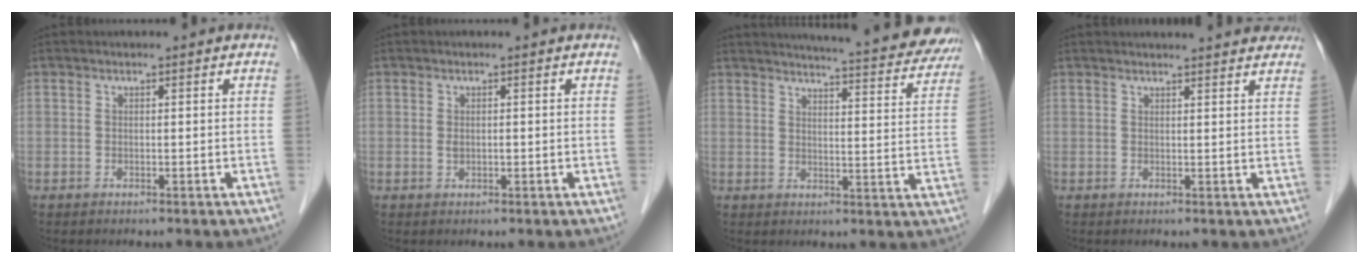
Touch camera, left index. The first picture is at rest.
{"total": 0.9, "force": [0.1, 0.4, 0.8], "torque": [-0.017, 0.004, 0.004]}
{"total": 20.8, "force": [19.5, 1.8, 7.1], "torque": [-0.092, -0.053, 0.224]}
{"total": 10.2, "force": [9.7, 0.8, 3.0], "torque": [-0.030, 0.010, 0.099]}